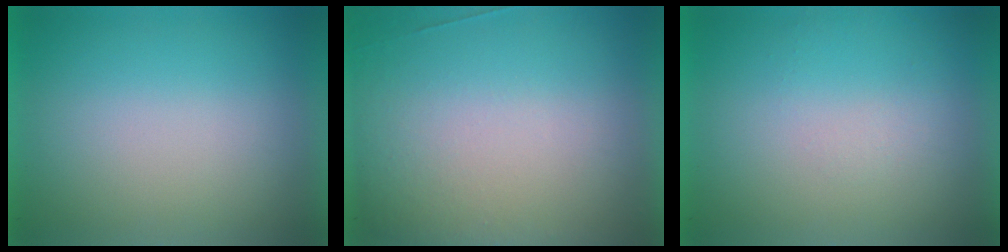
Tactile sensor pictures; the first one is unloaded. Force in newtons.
{"total": 1.7}
{"total": 1.1}